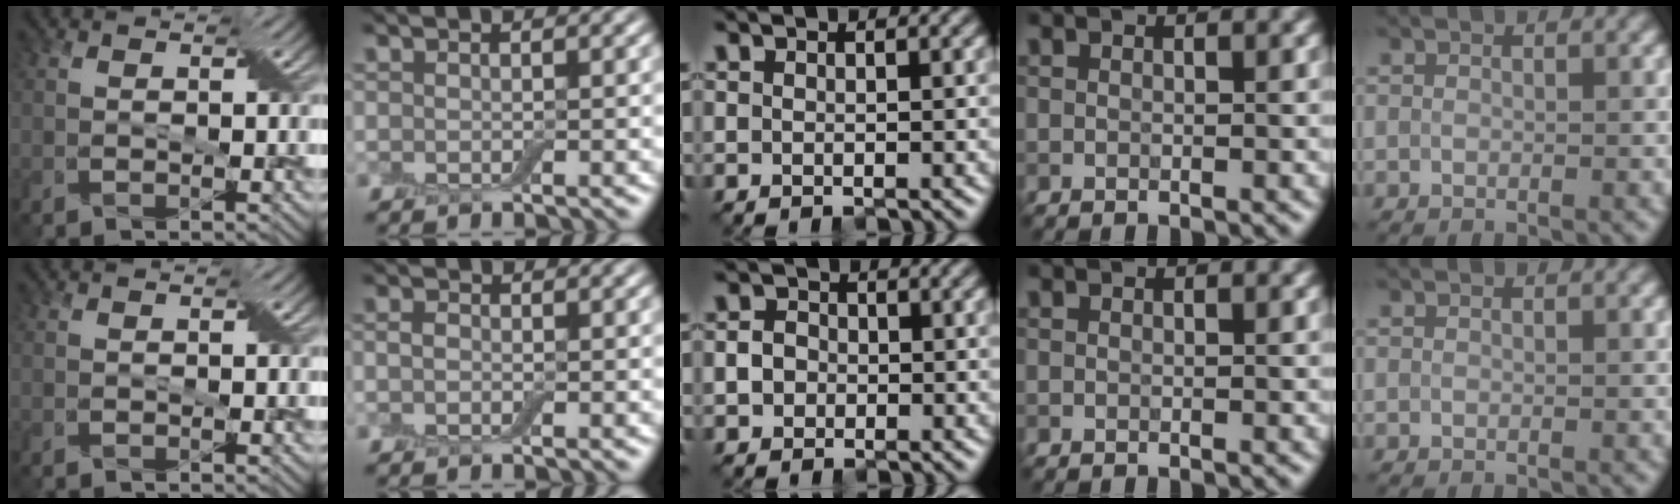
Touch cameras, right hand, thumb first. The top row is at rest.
{"index": {"total": 1.0, "force": [-0.2, 0.7, 0.6], "torque": [-0.012, 0.004, -0.006]}, "middle": {"total": 1.7, "force": [-0.5, 1.5, 0.6], "torque": [-0.004, 0.000, -0.015]}}